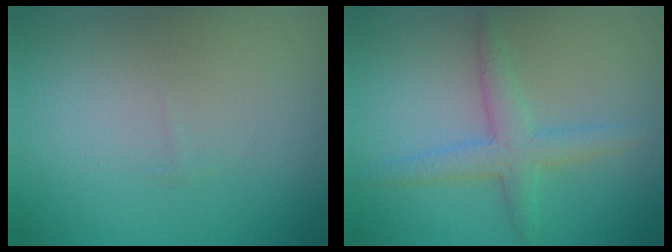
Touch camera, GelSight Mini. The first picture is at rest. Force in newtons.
{"total": 2.9, "press": 2.9, "slide": 0.2}